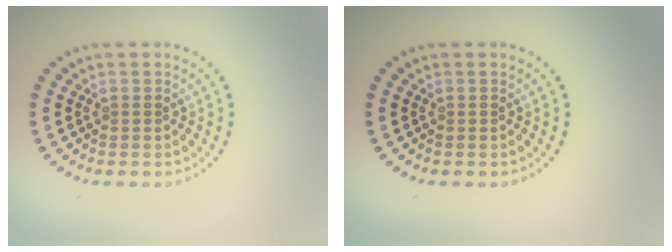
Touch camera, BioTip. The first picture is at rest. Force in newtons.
{"total": 0.0}